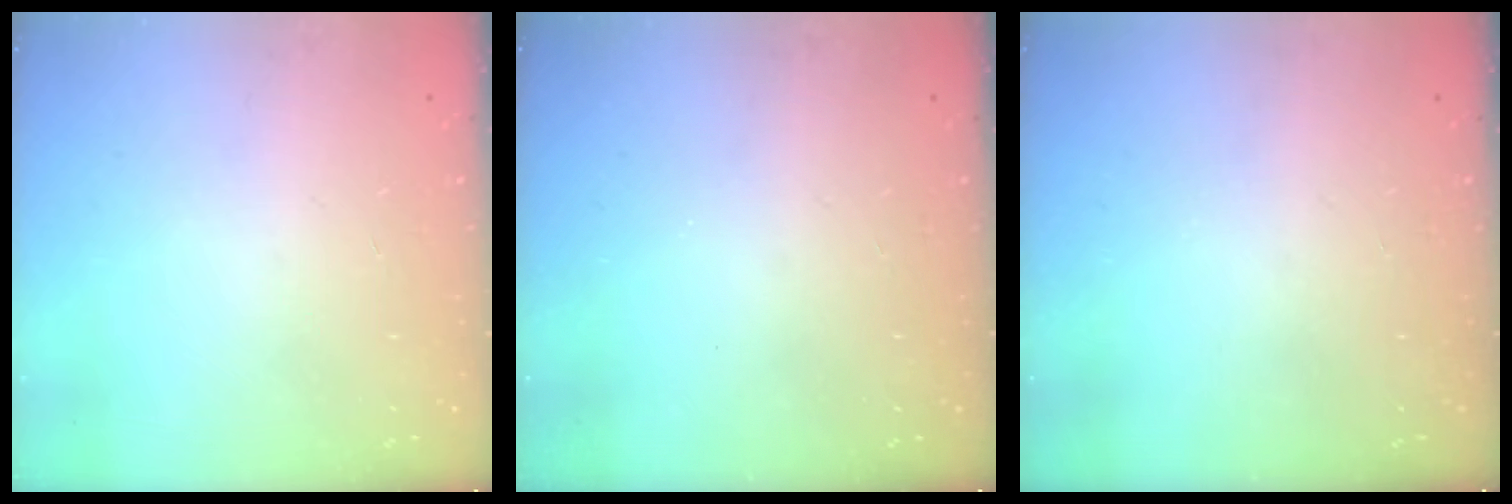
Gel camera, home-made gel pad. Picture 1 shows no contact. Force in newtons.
{"total": 0.0}
{"total": 0.0}